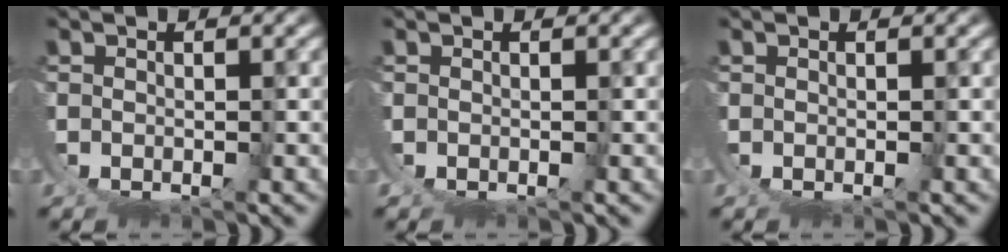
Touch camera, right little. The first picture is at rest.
{"total": 0.0}
{"total": 0.0}